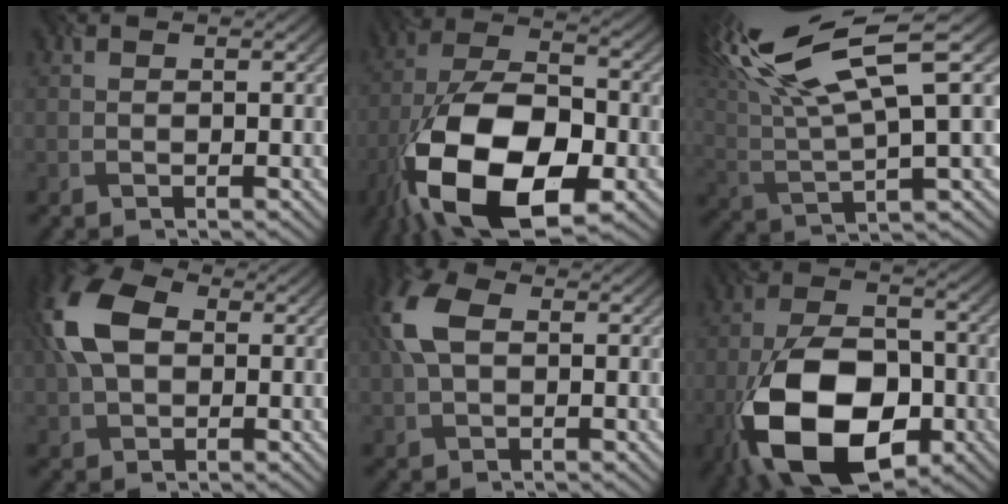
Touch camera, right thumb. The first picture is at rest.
{"total": 18.2, "force": [-8.0, 9.5, 13.3], "torque": [-0.268, -0.032, -0.142]}
{"total": 16.3, "force": [8.9, 4.2, 13.0], "torque": [-0.291, 0.027, 0.168]}
{"total": 9.1, "force": [1.3, 6.1, 6.7], "torque": [-0.174, 0.017, 0.012]}
{"total": 6.1, "force": [1.3, 3.8, 4.6], "torque": [-0.123, 0.013, 0.017]}
{"total": 16.8, "force": [-7.0, 9.6, 11.8], "torque": [-0.239, -0.025, -0.136]}